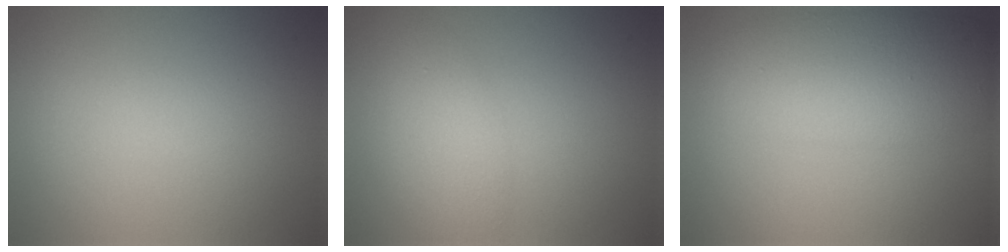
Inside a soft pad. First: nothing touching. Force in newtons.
{"total": 3.0, "press": 3.0, "slide": 0.0}
{"total": 6.4, "press": 6.4, "slide": 0.1}